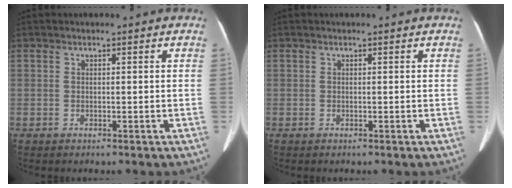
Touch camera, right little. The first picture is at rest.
{"total": 0.0}